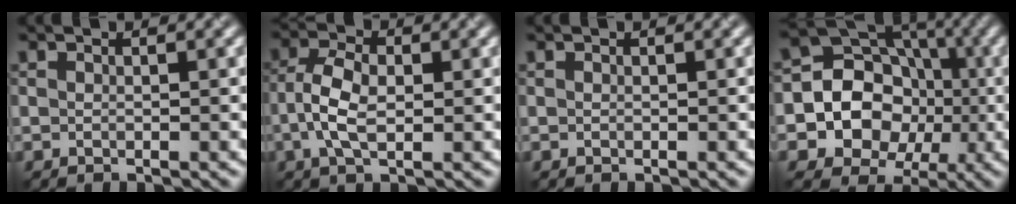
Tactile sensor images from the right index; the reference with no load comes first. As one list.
[{"total": 4.2, "force": [-0.6, 2.3, 3.5], "torque": [-0.080, 0.000, -0.014]}, {"total": 0.0}, {"total": 11.7, "force": [-1.5, 10.6, 4.8], "torque": [-0.090, 0.021, -0.044]}]